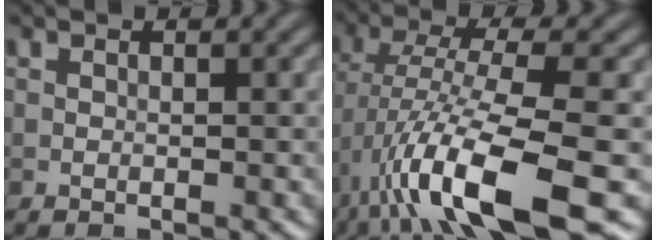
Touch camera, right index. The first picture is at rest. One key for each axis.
{"total": 11.8, "fx": -5.2, "fy": 2.6, "fz": 10.3, "tx": -0.195, "ty": 0.001, "tz": -0.088}